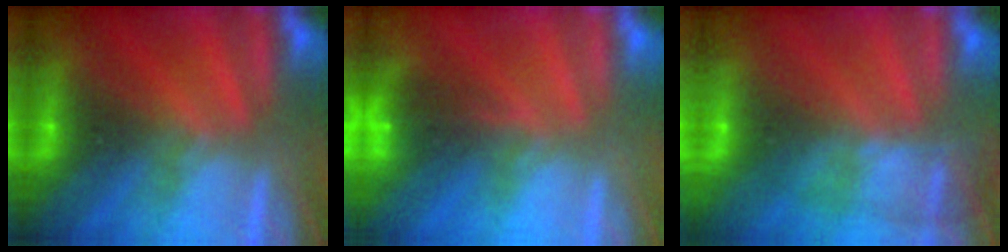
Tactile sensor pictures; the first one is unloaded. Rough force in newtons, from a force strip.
{"total": 4.5}
{"total": 10.5}